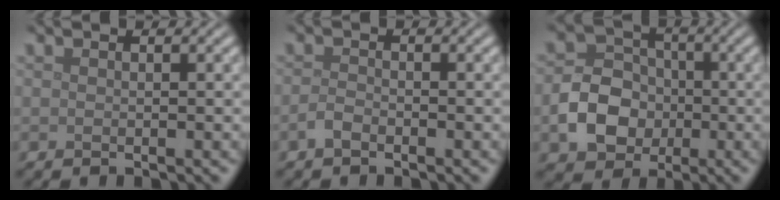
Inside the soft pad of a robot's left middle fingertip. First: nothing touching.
{"total": 1.1, "force": [-0.8, 0.5, 0.7], "torque": [-0.016, 0.002, -0.019]}
{"total": 5.5, "force": [-1.5, 4.5, 2.9], "torque": [-0.052, 0.001, -0.033]}